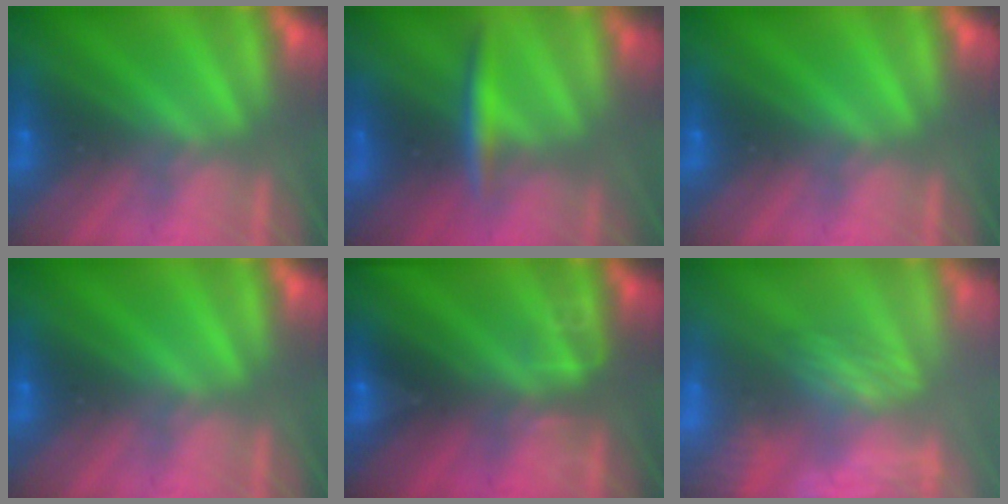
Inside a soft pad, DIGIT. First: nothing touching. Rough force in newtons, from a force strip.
{"total": 2.5}
{"total": 0.0}
{"total": 0.0}
{"total": 2.8}
{"total": 4.7}